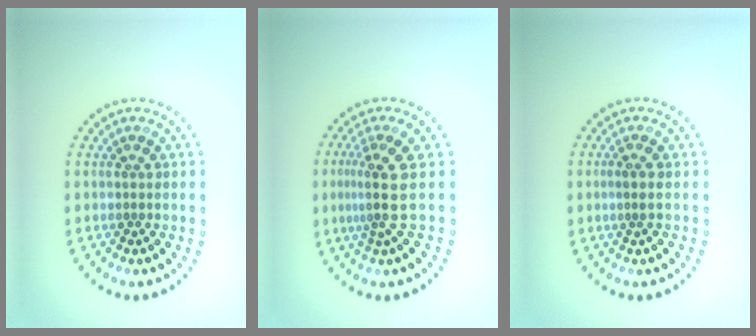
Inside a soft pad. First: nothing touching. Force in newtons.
{"total": 3.3, "press": 2.4, "slide": 2.3}
{"total": 0.8, "press": 0.6, "slide": 0.5}